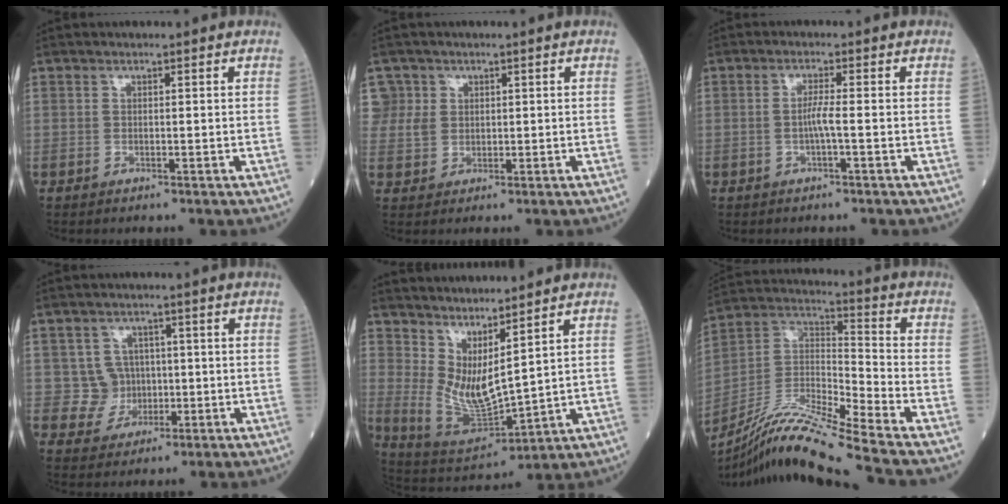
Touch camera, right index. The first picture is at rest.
{"total": 3.8, "force": [1.3, 3.5, -0.2], "torque": [0.022, 0.012, 0.024]}
{"total": 2.2, "force": [-0.6, -0.2, 2.1], "torque": [-0.039, 0.000, -0.013]}
{"total": 4.4, "force": [0.2, 4.4, 0.2], "torque": [0.008, 0.011, 0.007]}
{"total": 9.2, "force": [4.6, 1.8, 7.7], "torque": [-0.161, -0.022, 0.107]}
{"total": 17.6, "force": [-14.8, -1.9, 9.3], "torque": [-0.191, -0.010, -0.276]}